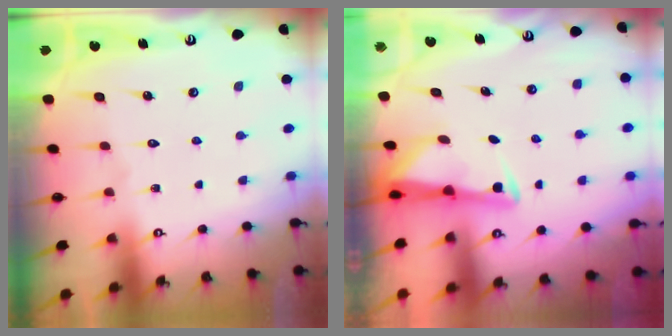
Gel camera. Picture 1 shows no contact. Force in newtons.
{"total": 3.3, "press": 3.3, "slide": 0.5}